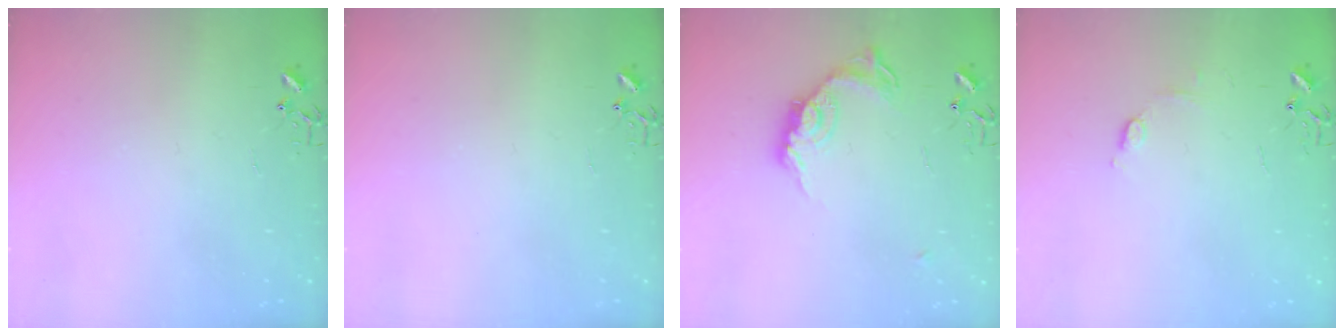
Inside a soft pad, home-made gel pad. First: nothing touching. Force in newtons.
{"total": 0.0}
{"total": 14.2, "press": 14.2, "slide": 0.6}
{"total": 5.7, "press": 5.6, "slide": 0.8}